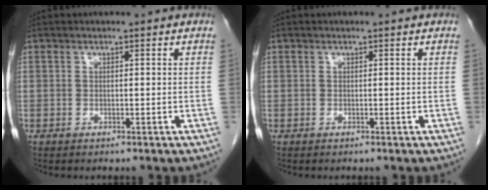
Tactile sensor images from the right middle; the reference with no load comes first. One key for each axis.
{"total": 0.0}